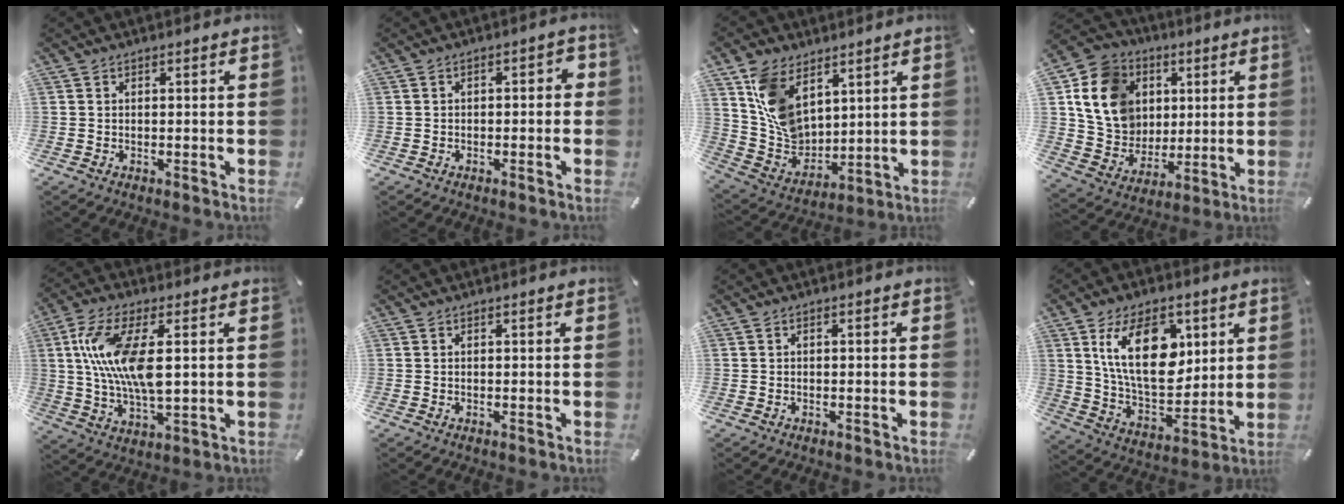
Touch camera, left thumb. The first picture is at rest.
{"total": 2.3, "force": [-1.2, 1.2, 1.6], "torque": [-0.027, 0.011, -0.025]}
{"total": 12.8, "force": [6.5, 9.1, 6.2], "torque": [-0.143, -0.032, 0.132]}
{"total": 15.1, "force": [3.4, 13.6, 5.6], "torque": [-0.115, 0.000, 0.071]}
{"total": 14.2, "force": [2.8, 5.8, 12.6], "torque": [-0.266, -0.012, 0.046]}
{"total": 0.0}
{"total": 0.5, "force": [-0.2, 0.4, 0.4], "torque": [-0.006, 0.001, -0.004]}
{"total": 18.8, "force": [7.1, 11.2, 13.3], "torque": [-0.250, -0.012, 0.121]}